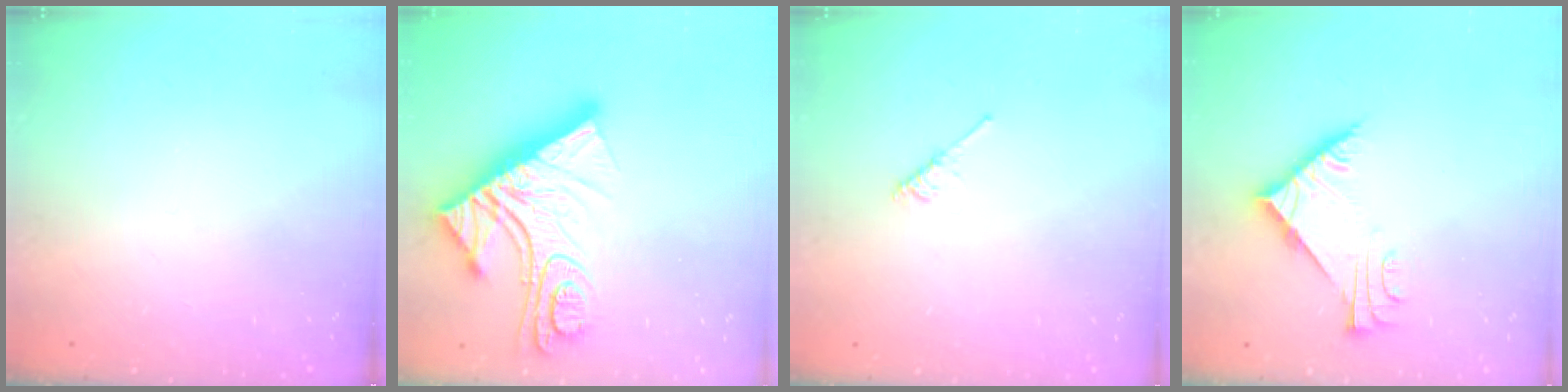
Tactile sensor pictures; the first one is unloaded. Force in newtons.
{"total": 21.9, "press": 21.8, "slide": 1.9}
{"total": 2.1, "press": 2.1, "slide": 0.4}
{"total": 7.0, "press": 7.0, "slide": 0.1}